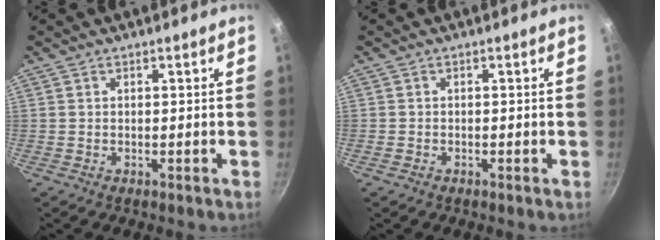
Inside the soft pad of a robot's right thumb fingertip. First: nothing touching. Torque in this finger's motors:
{"motor_torque": [-0.76, -0.02, -0.05, 0.21, -0.01]}